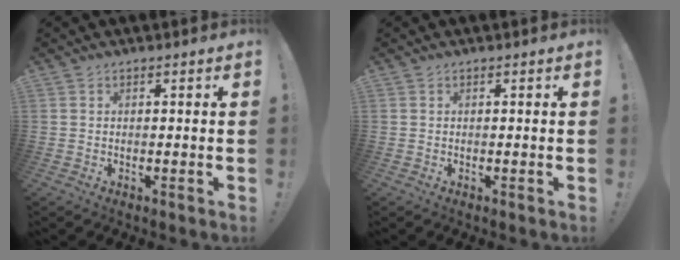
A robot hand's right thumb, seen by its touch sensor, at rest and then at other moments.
{"total": 0.0}